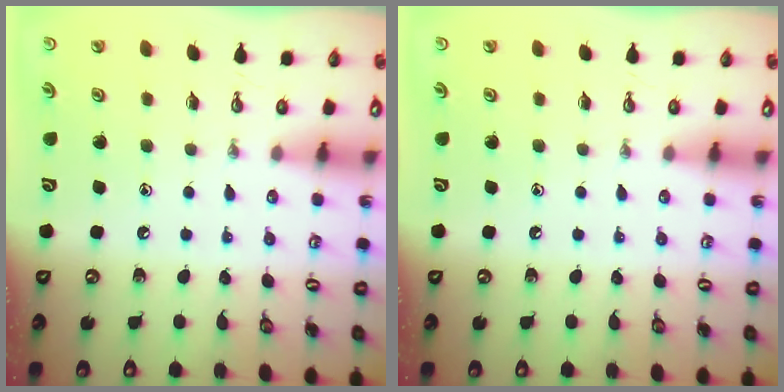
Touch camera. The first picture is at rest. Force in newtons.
{"total": 0.0}